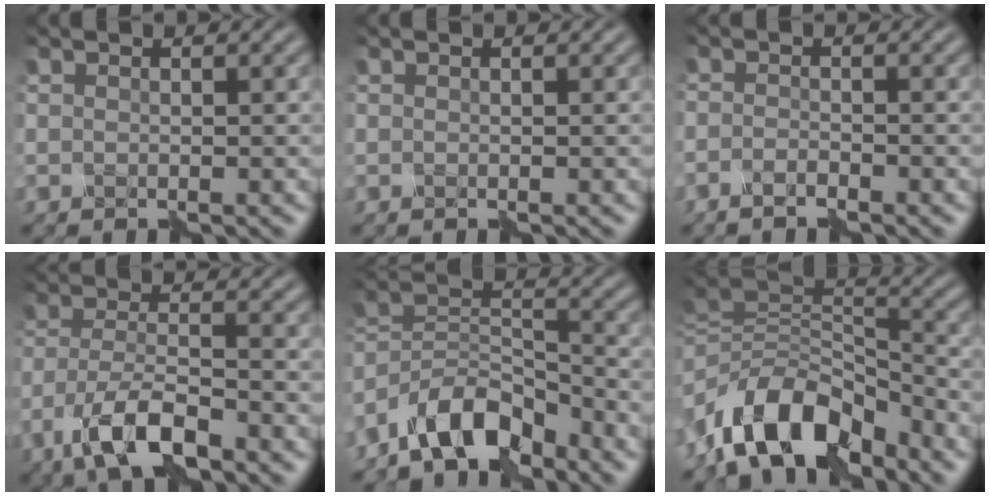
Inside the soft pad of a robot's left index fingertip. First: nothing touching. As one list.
[{"total": 0.0}, {"total": 1.3, "force": [-1.1, 0.1, 0.6], "torque": [-0.011, 0.006, -0.018]}, {"total": 6.2, "force": [-4.1, 1.8, 4.3], "torque": [-0.087, 0.003, -0.077]}, {"total": 7.0, "force": [-5.6, 2.9, 3.2], "torque": [-0.043, 0.011, -0.108]}, {"total": 10.0, "force": [-6.2, 5.1, 5.9], "torque": [-0.091, 0.012, -0.118]}]